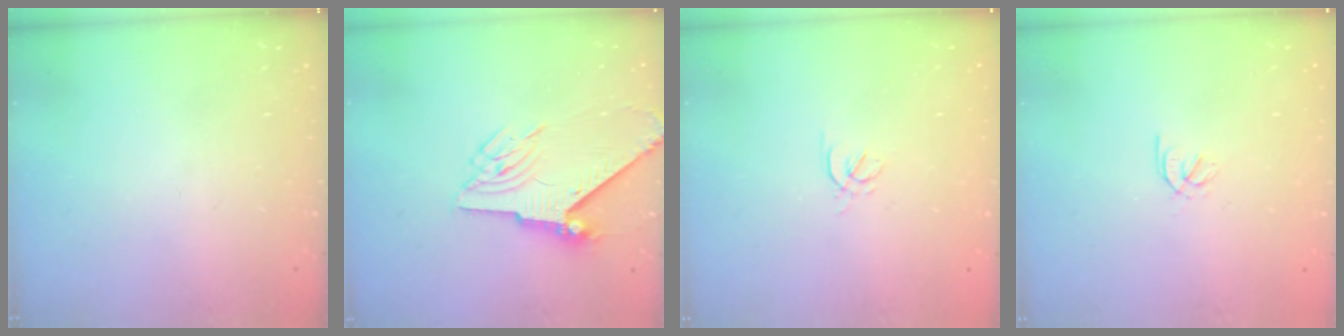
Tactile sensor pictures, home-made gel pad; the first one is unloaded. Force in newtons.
{"total": 8.1, "press": 8.1, "slide": 0.6}
{"total": 1.7, "press": 1.6, "slide": 0.5}
{"total": 1.5, "press": 1.4, "slide": 0.5}